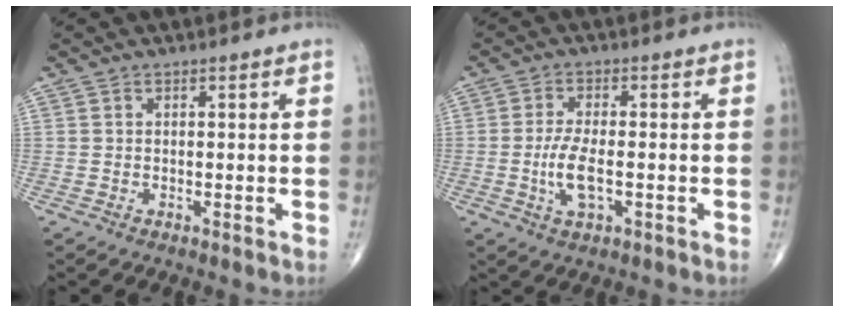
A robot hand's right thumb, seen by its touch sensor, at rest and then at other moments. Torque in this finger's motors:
{"motor_torque": [1.69, 2.15, 0.62, 0.29, 0.25]}